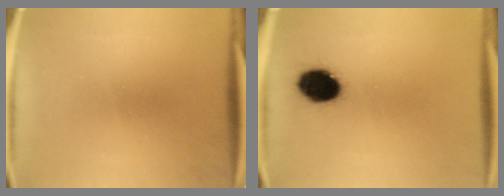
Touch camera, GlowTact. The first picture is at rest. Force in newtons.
{"total": 10.2}